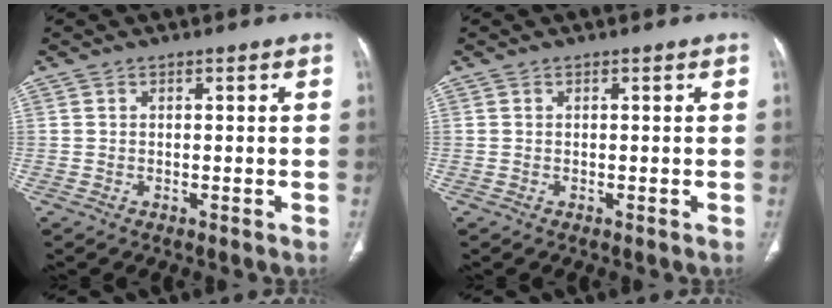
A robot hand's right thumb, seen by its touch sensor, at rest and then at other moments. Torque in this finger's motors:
{"motor_torque": [-0.03, 0.03, 0.00, 0.00, 0.03]}